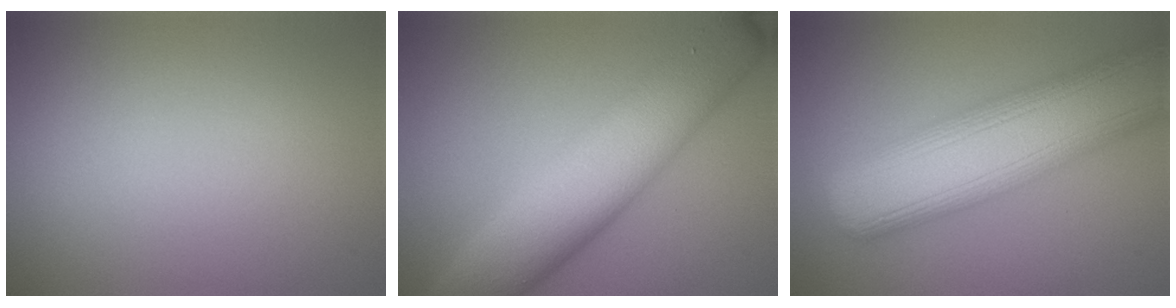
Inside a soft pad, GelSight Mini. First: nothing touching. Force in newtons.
{"total": 10.2, "press": 10.2, "slide": 0.1}
{"total": 12.5, "press": 12.4, "slide": 0.7}